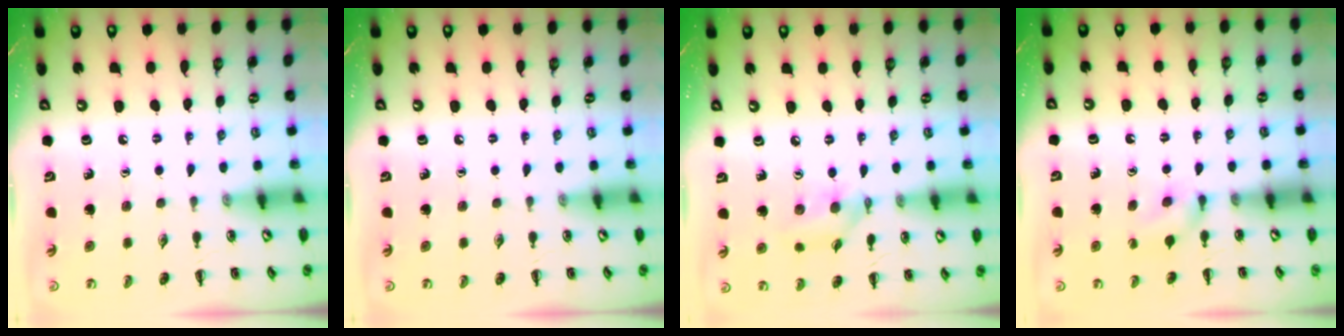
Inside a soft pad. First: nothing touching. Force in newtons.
{"total": 0.0}
{"total": 9.3, "press": 9.3, "slide": 1.2}
{"total": 5.2, "press": 4.9, "slide": 1.5}